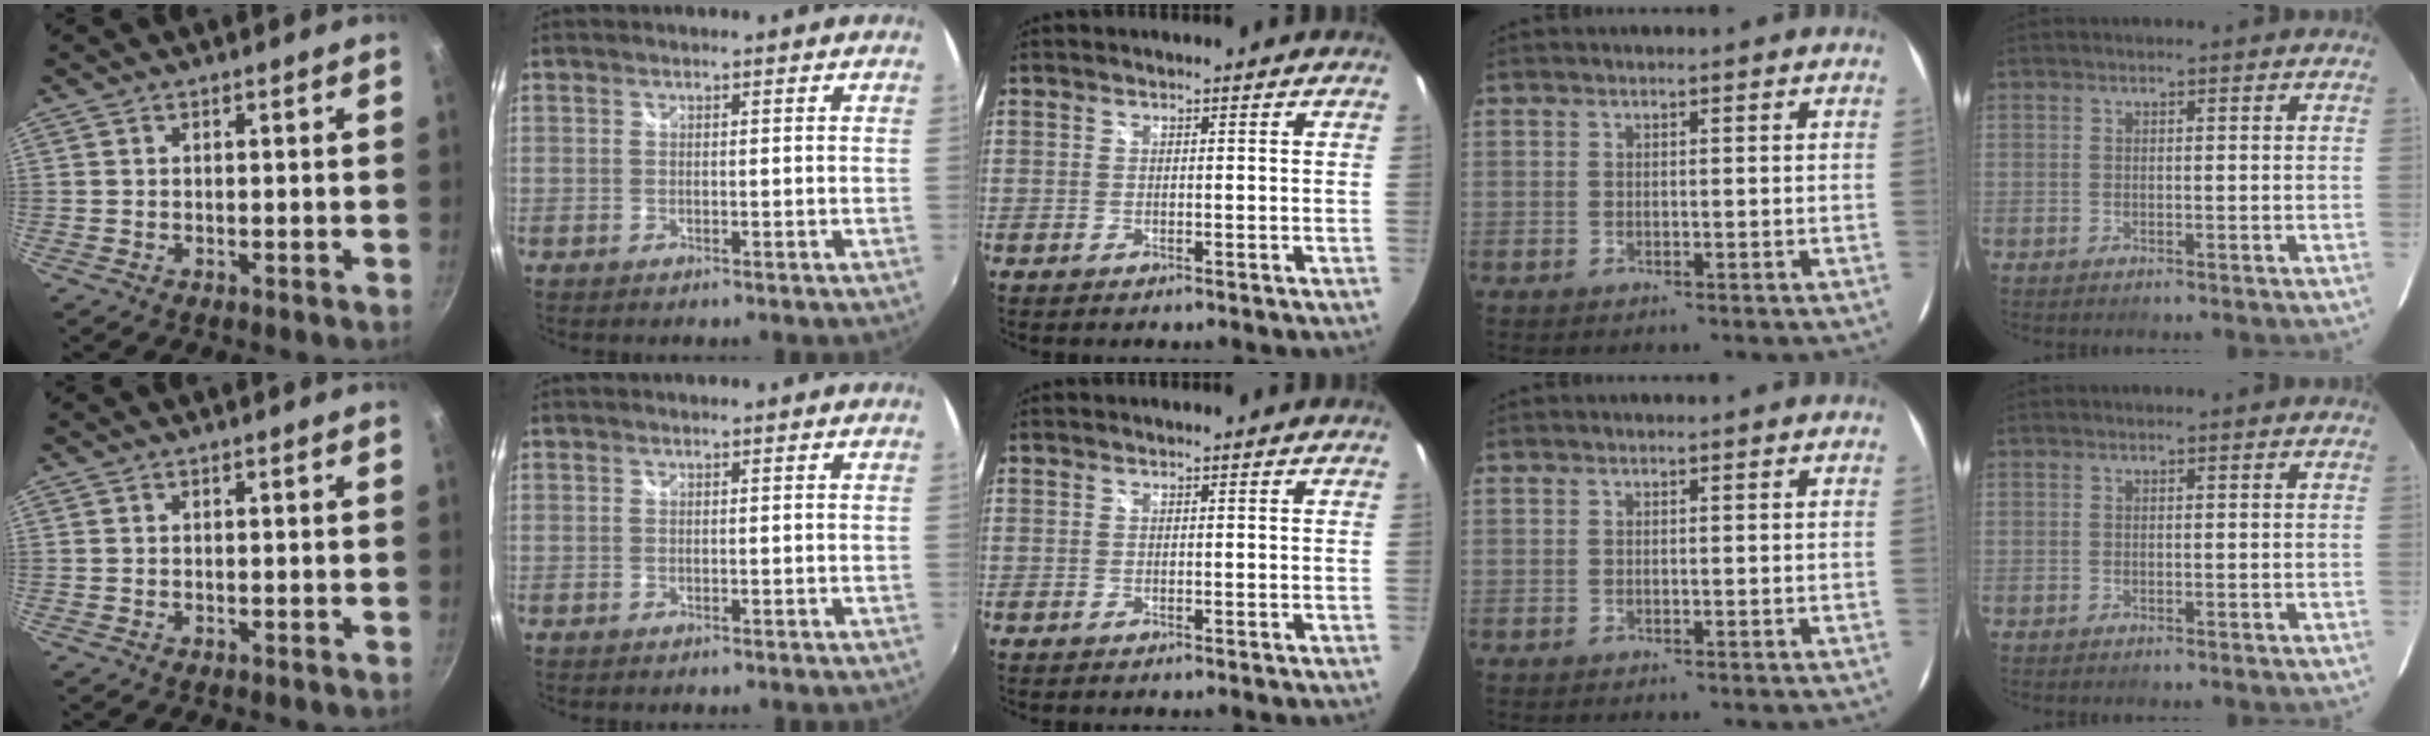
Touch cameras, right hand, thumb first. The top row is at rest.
{}